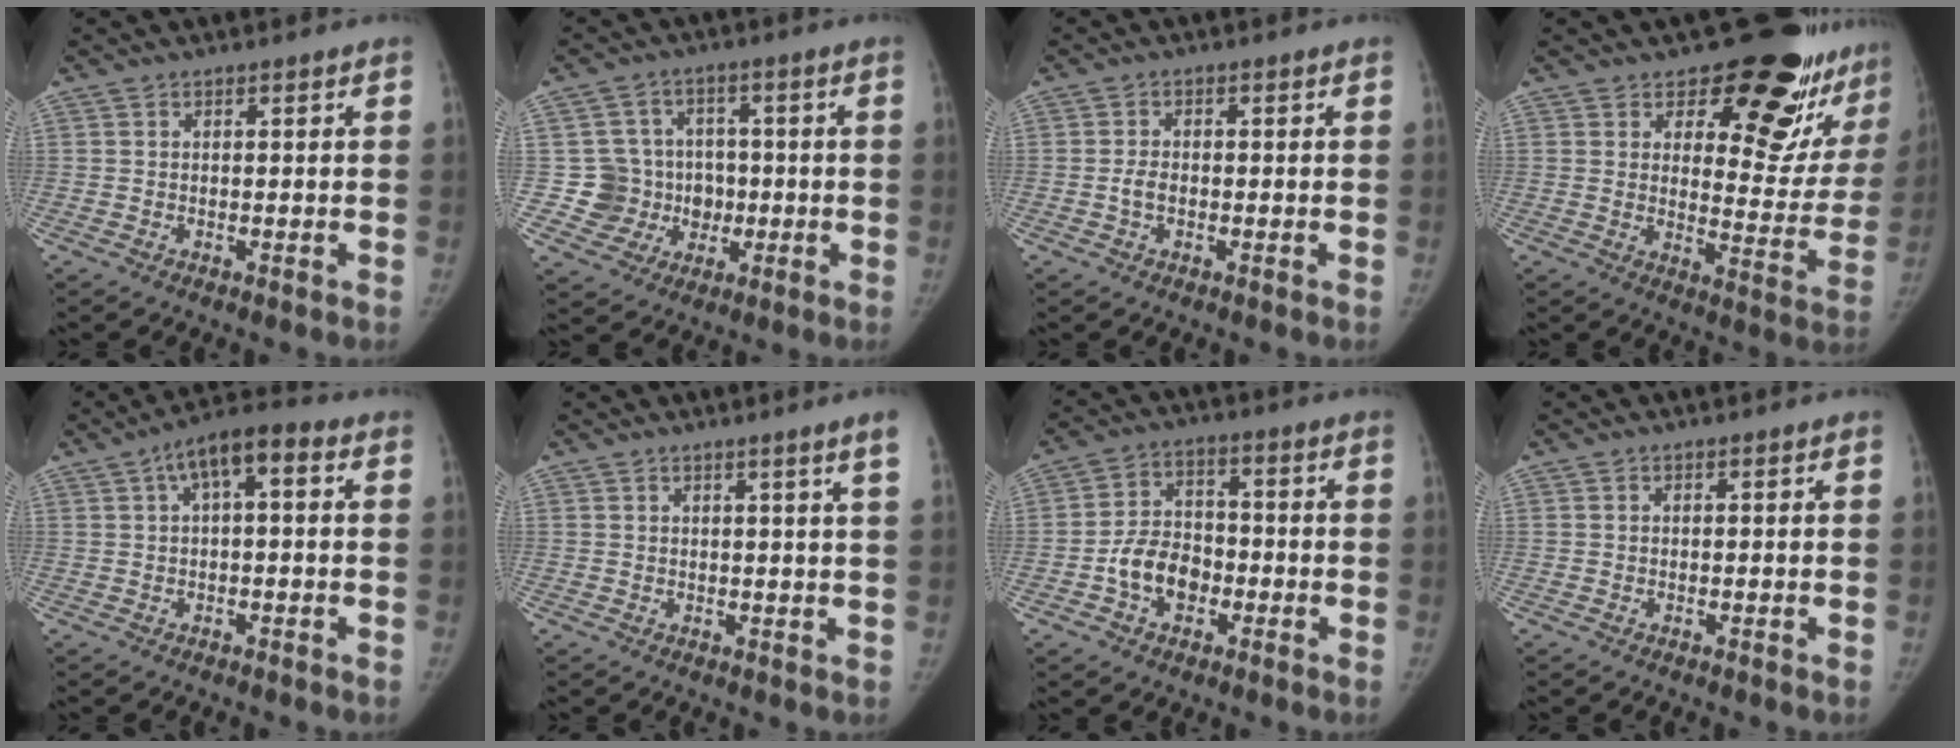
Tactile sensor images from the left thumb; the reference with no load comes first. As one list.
[{"total": 9.5, "force": [-1.0, 9.4, 1.5], "torque": [0.026, 0.022, -0.010]}, {"total": 2.5, "force": [-0.8, 1.8, 1.6], "torque": [-0.025, 0.009, -0.016]}, {"total": 20.1, "force": [14.7, 8.9, 10.5], "torque": [-0.078, -0.111, 0.181]}, {"total": 7.7, "force": [1.9, 3.3, 6.7], "torque": [-0.100, 0.030, 0.019]}, {"total": 3.6, "force": [2.2, -1.0, 2.7], "torque": [-0.037, -0.014, 0.030]}, {"total": 9.3, "force": [-3.0, 7.0, 5.3], "torque": [-0.066, 0.029, -0.057]}, {"total": 0.0}]